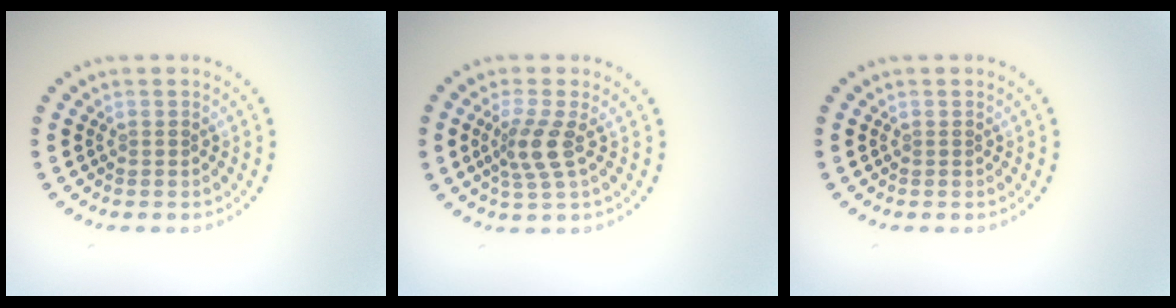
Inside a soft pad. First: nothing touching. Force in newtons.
{"total": 2.8, "press": 2.2, "slide": 1.8}
{"total": 0.0}